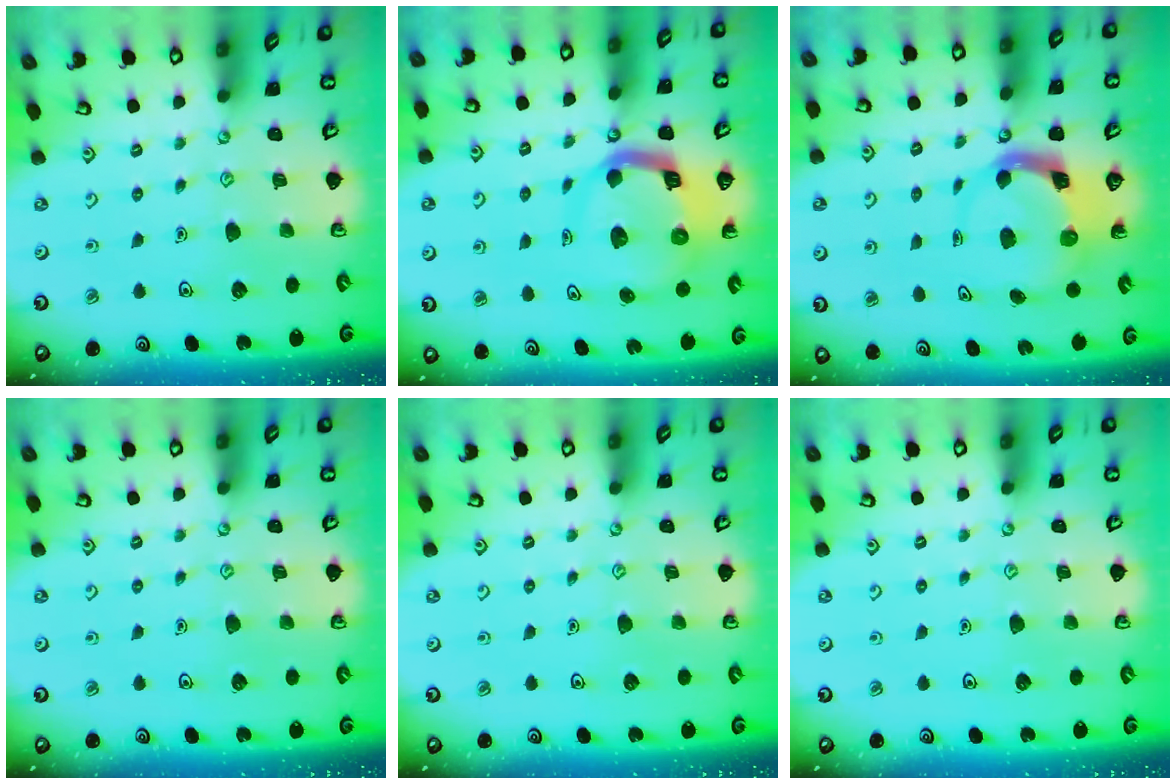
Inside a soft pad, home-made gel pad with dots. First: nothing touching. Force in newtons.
{"total": 9.7, "press": 9.6, "slide": 1.3}
{"total": 3.8, "press": 3.7, "slide": 0.6}
{"total": 0.0}
{"total": 0.0}
{"total": 0.0}